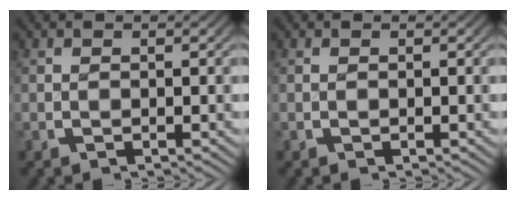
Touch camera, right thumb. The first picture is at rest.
{"total": 0.0}